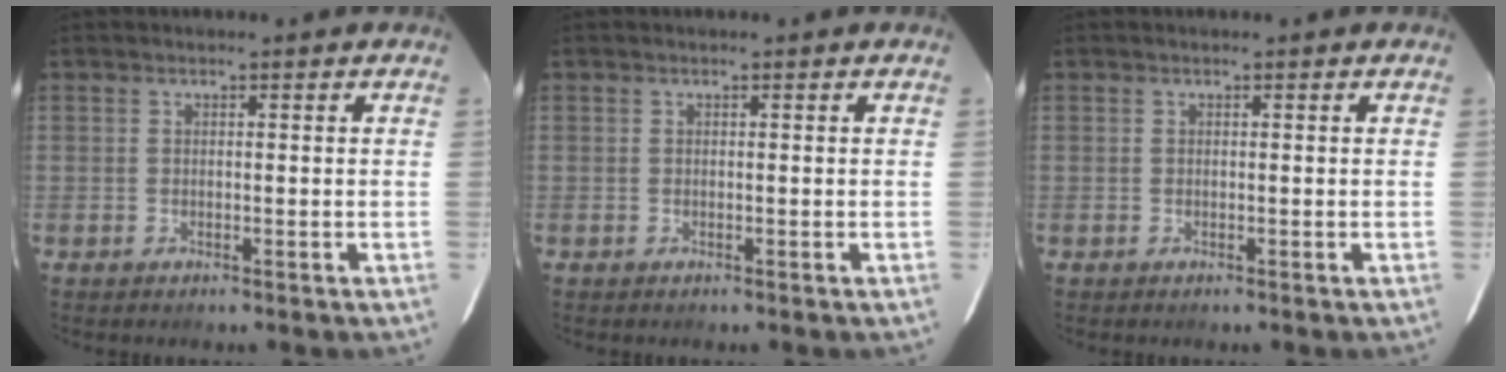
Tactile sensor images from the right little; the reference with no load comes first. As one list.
[{"total": 0.0}, {"total": 0.0}]